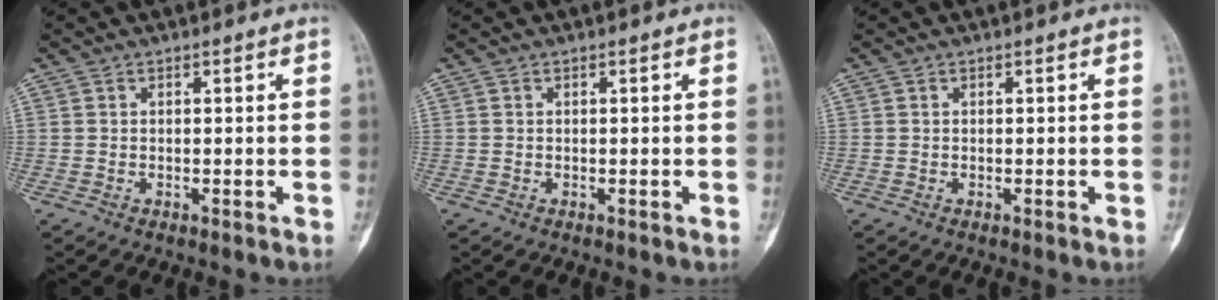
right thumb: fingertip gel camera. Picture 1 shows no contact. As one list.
[{"total": 0.0}, {"total": 0.0}]